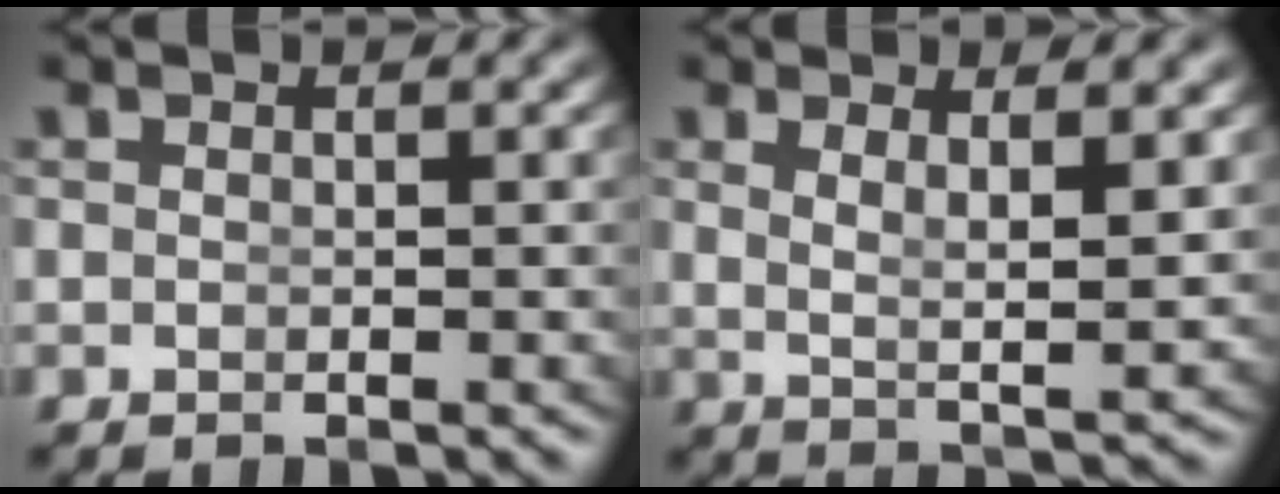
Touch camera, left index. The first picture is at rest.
{"total": 3.4, "force": [1.4, 0.4, 3.1], "torque": [-0.056, -0.016, 0.035]}